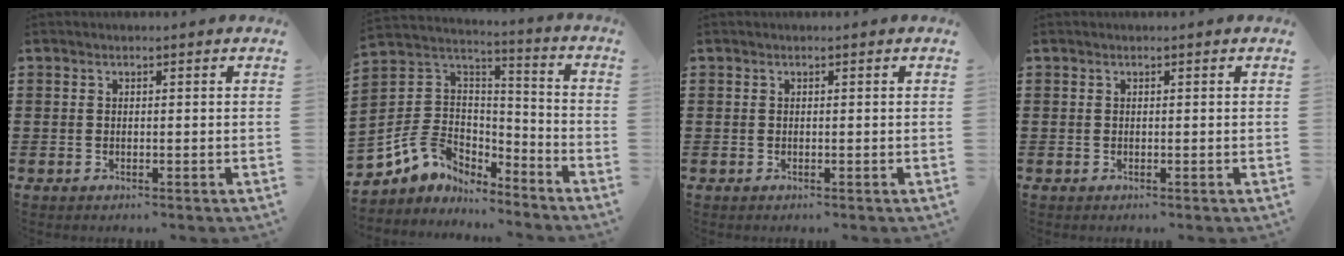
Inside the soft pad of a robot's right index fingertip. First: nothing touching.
{"total": 7.7, "force": [-3.4, 6.6, 2.3], "torque": [-0.090, 0.006, -0.068]}
{"total": 0.0}
{"total": 0.0}